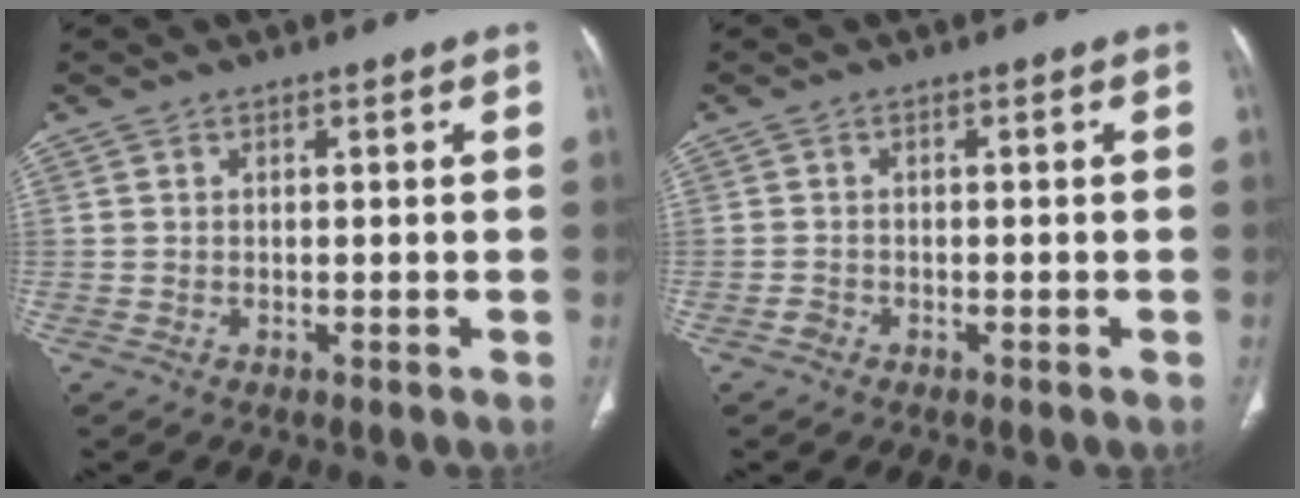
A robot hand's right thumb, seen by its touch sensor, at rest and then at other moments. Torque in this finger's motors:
{"motor_torque": [0.29, -0.01, 0.28, -0.07, 0.00]}